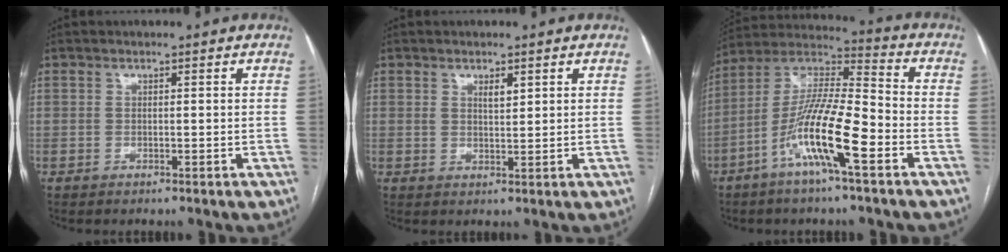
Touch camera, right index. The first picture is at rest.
{"total": 2.0, "force": [1.0, 0.8, 1.5], "torque": [-0.028, -0.001, 0.020]}
{"total": 14.7, "force": [-6.3, 1.8, 13.2], "torque": [-0.258, 0.004, -0.119]}